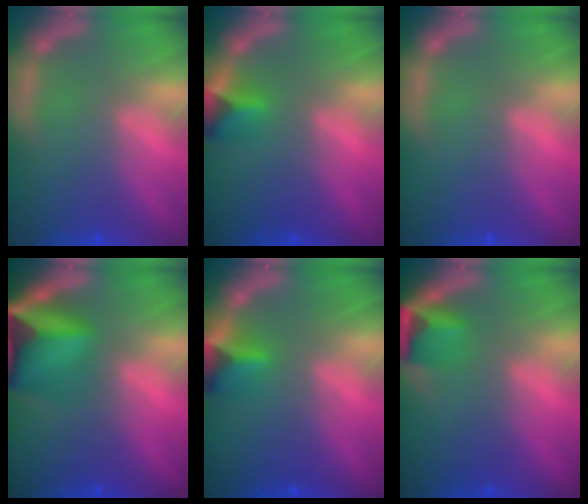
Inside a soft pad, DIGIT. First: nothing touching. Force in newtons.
{"total": 2.4}
{"total": 0.0}
{"total": 9.5}
{"total": 2.9}
{"total": 3.4}